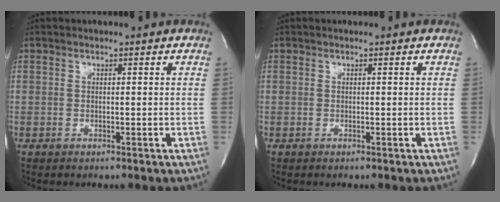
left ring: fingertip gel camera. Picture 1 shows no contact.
{"total": 0.0}